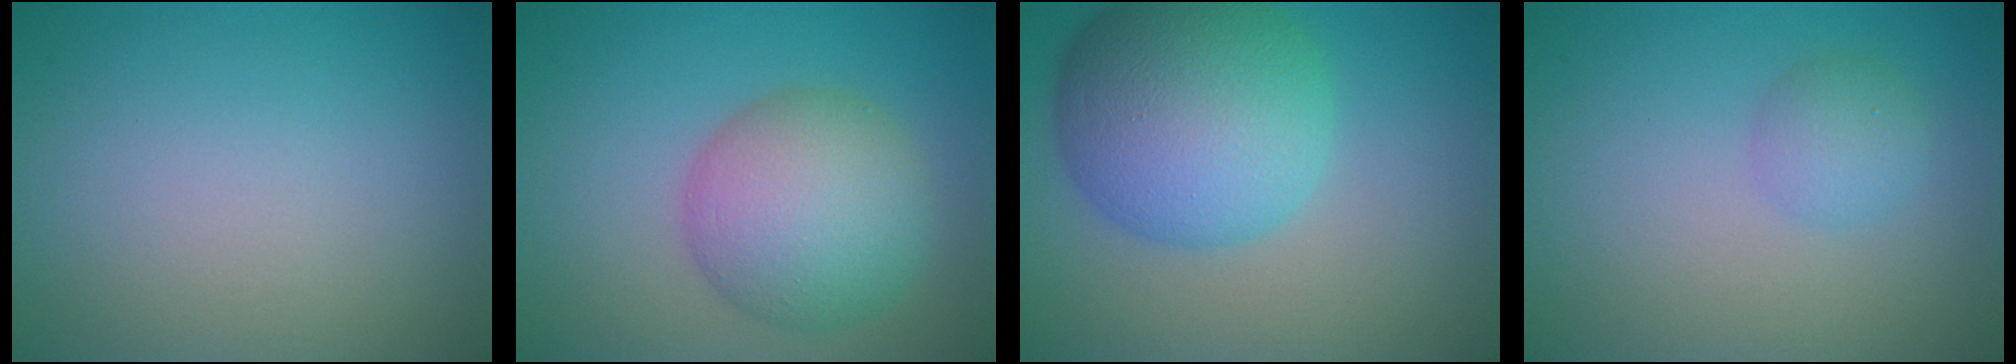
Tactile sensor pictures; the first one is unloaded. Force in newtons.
{"total": 7.3, "press": 7.3, "slide": 0.2}
{"total": 10.6, "press": 10.6, "slide": 0.2}
{"total": 2.0, "press": 2.0, "slide": 0.1}